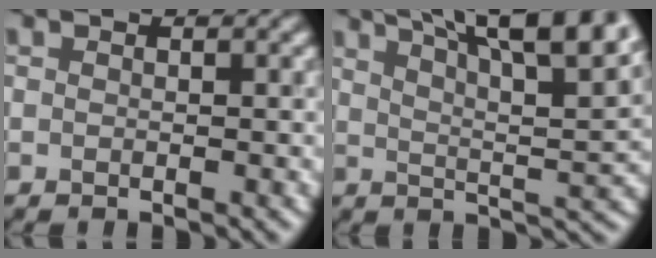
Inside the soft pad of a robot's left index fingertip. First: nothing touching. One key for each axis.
{"total": 12.7, "fx": 8.3, "fy": 3.5, "fz": 9.0, "tx": -0.111, "ty": 0.039, "tz": 0.094}